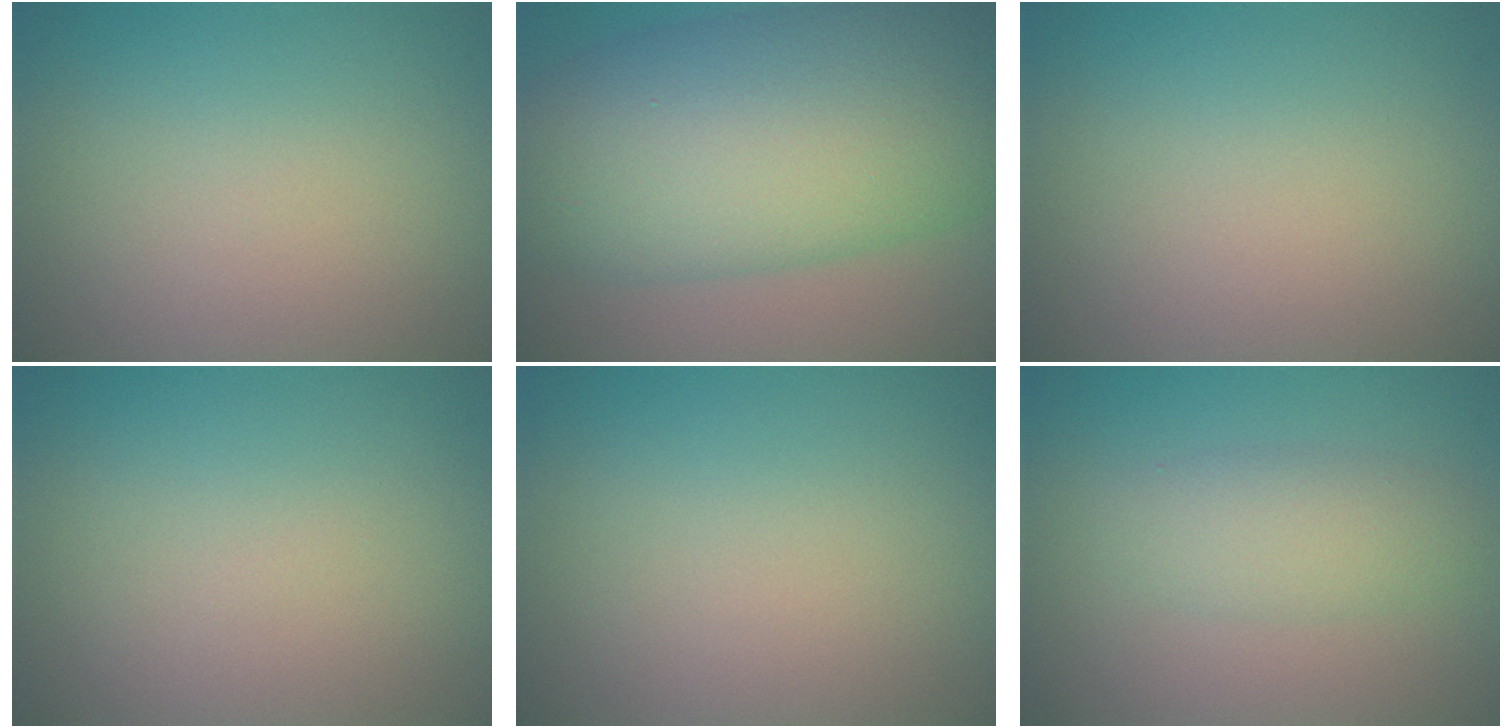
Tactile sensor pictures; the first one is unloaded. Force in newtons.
{"total": 13.4, "press": 13.4, "slide": 0.3}
{"total": 0.0}
{"total": 0.0}
{"total": 0.0}
{"total": 2.7, "press": 2.7, "slide": 0.1}